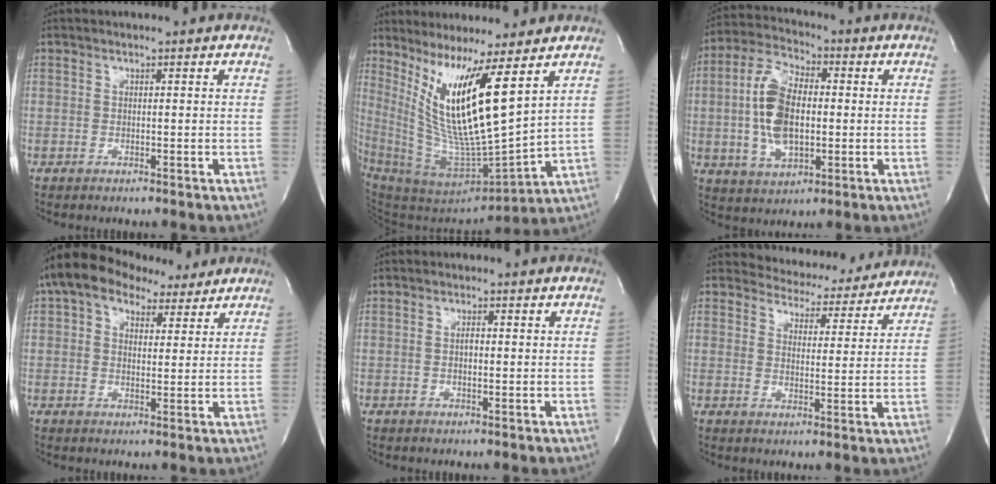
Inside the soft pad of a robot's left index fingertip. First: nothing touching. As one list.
[{"total": 14.9, "force": [7.2, 0.1, 13.1], "torque": [-0.264, -0.033, 0.144]}, {"total": 11.6, "force": [-0.3, 5.8, 10.1], "torque": [-0.217, 0.011, -0.002]}, {"total": 9.4, "force": [6.2, 5.0, 4.9], "torque": [-0.084, 0.039, 0.103]}, {"total": 1.7, "force": [-0.1, 0.6, 1.6], "torque": [-0.033, 0.002, 0.000]}, {"total": 10.9, "force": [10.4, 3.1, 0.6], "torque": [0.006, -0.004, 0.121]}]